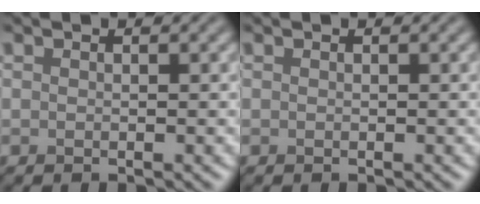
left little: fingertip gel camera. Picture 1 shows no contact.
{"total": 0.0}